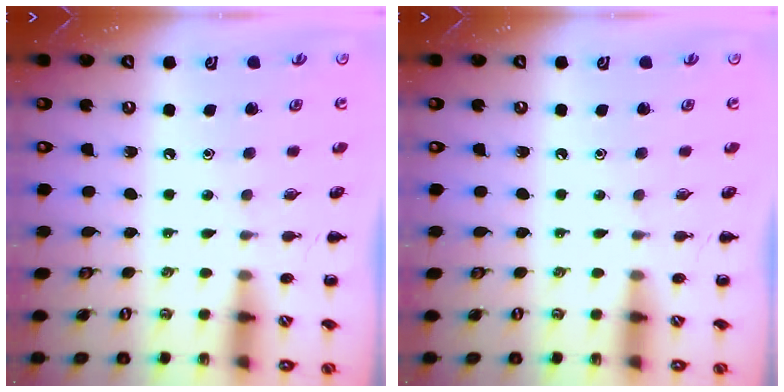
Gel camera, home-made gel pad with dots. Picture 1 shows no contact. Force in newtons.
{"total": 0.0}